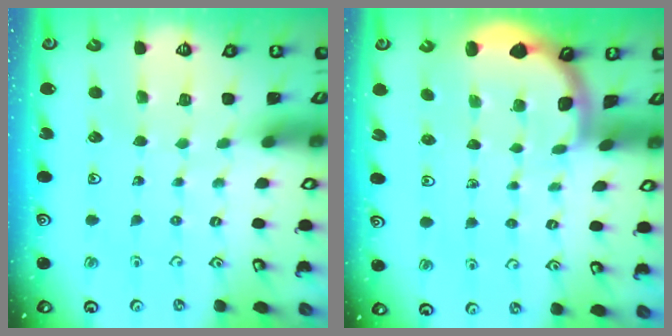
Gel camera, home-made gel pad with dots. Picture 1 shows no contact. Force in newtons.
{"total": 1.8, "press": 1.7, "slide": 0.0}